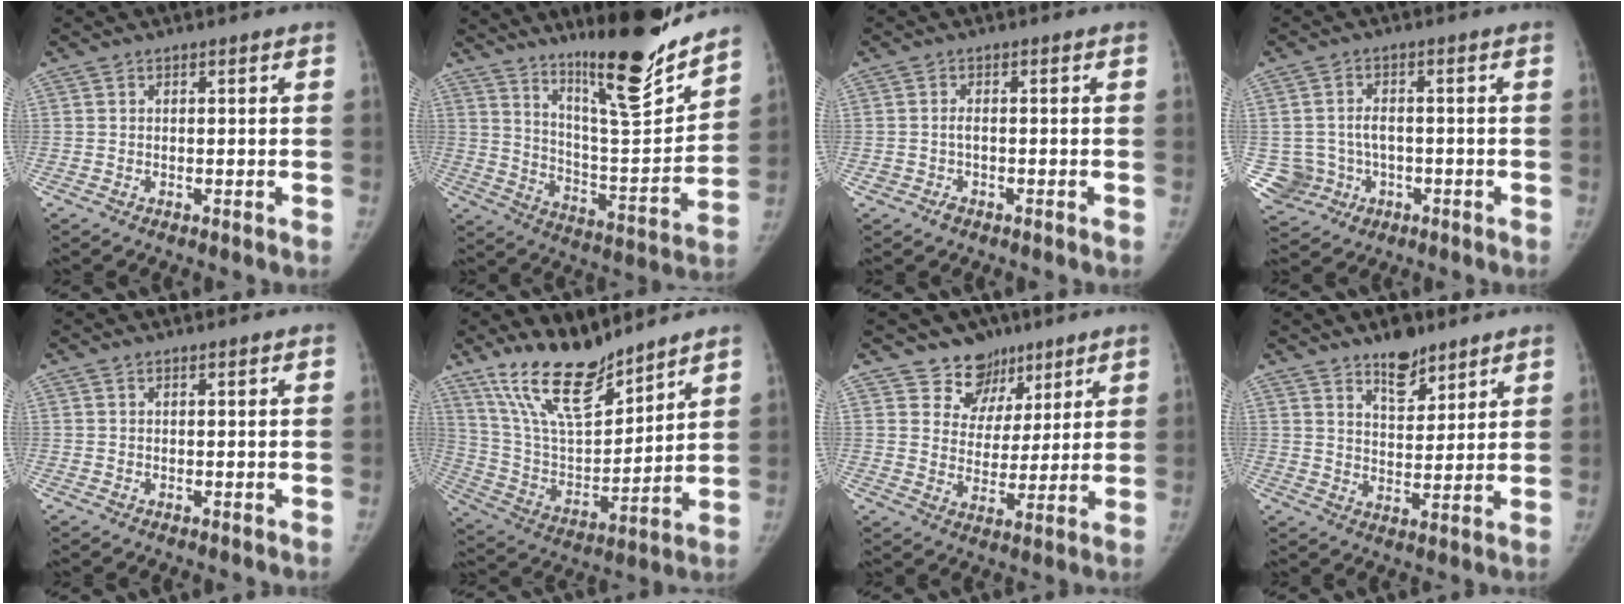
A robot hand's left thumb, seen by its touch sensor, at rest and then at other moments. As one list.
[{"total": 20.2, "force": [15.7, 2.9, 12.4], "torque": [-0.156, -0.115, 0.260]}, {"total": 1.5, "force": [-0.6, 1.0, 0.9], "torque": [-0.015, 0.006, -0.010]}, {"total": 7.4, "force": [-1.3, 7.0, 2.1], "torque": [-0.035, 0.021, -0.007]}, {"total": 0.6, "force": [0.5, 0.2, 0.3], "torque": [-0.008, -0.001, 0.011]}, {"total": 17.4, "force": [13.9, 5.5, 8.8], "torque": [-0.126, -0.080, 0.268]}, {"total": 8.8, "force": [6.2, 6.3, 0.4], "torque": [0.040, -0.042, 0.106]}, {"total": 8.0, "force": [6.0, 3.6, 3.9], "torque": [-0.033, -0.044, 0.101]}]